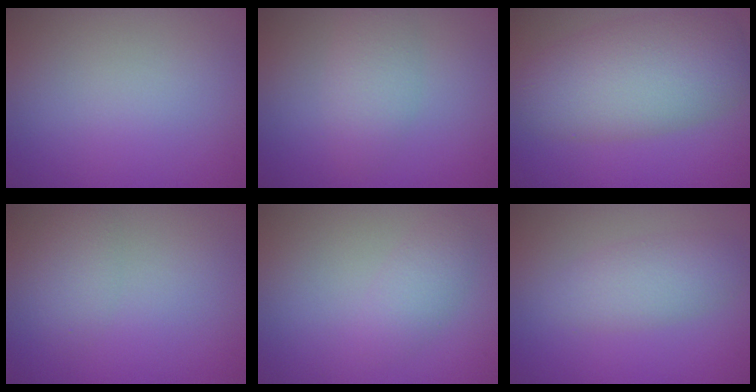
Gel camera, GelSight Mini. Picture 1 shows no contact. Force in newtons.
{"total": 3.0, "press": 3.0, "slide": 0.2}
{"total": 8.2, "press": 8.2, "slide": 0.4}
{"total": 1.8, "press": 1.8, "slide": 0.1}
{"total": 1.8, "press": 1.8, "slide": 0.1}
{"total": 2.9, "press": 2.9, "slide": 0.1}